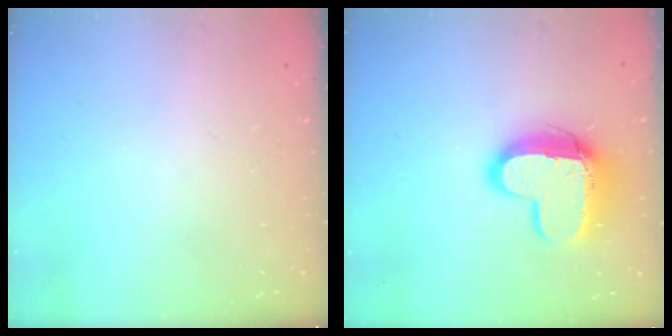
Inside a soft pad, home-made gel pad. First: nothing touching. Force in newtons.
{"total": 14.2, "press": 14.2, "slide": 1.1}